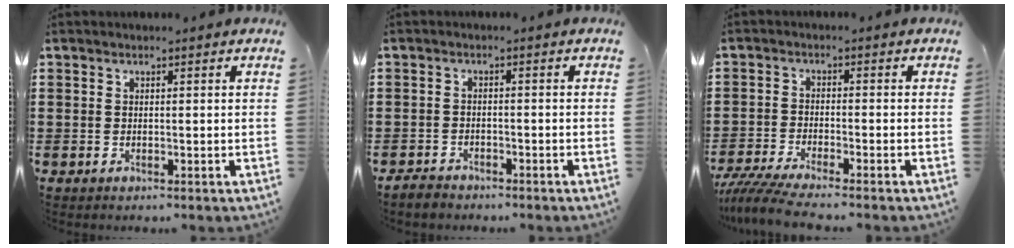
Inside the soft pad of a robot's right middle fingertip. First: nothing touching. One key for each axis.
{"total": 1.7, "fx": -1.6, "fy": 0.5, "fz": 0.1, "tx": -0.007, "ty": 0.005, "tz": -0.035}
{"total": 4.2, "fx": -3.8, "fy": -0.2, "fz": 1.7, "tx": -0.050, "ty": -0.018, "tz": -0.080}